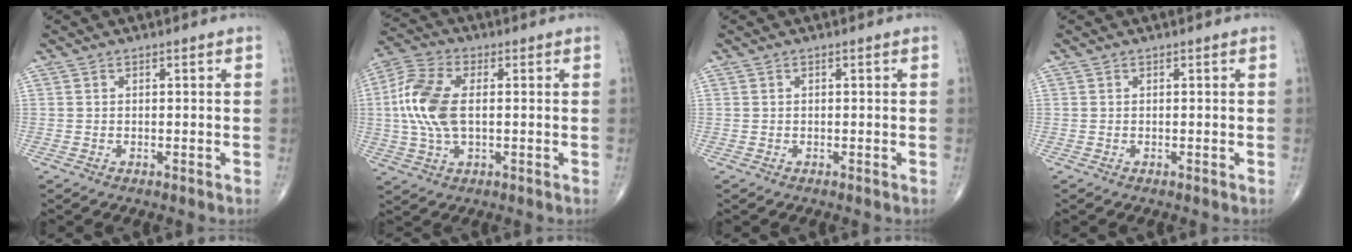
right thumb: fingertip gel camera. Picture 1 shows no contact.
{"total": 12.2, "force": [0.6, 6.6, 10.3], "torque": [-0.234, 0.013, 0.008]}
{"total": 0.0}
{"total": 0.0}